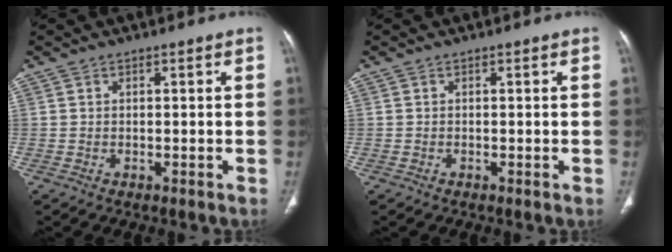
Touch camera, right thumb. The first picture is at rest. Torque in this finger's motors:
{"motor_torque": [1.02, 0.99, -0.17, 0.07, 0.03]}